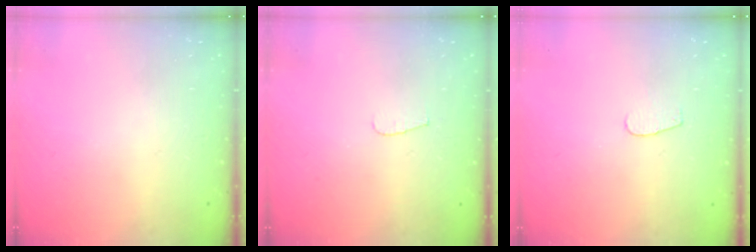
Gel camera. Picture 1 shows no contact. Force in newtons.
{"total": 3.4, "press": 3.4, "slide": 0.3}
{"total": 2.8, "press": 2.8, "slide": 0.2}